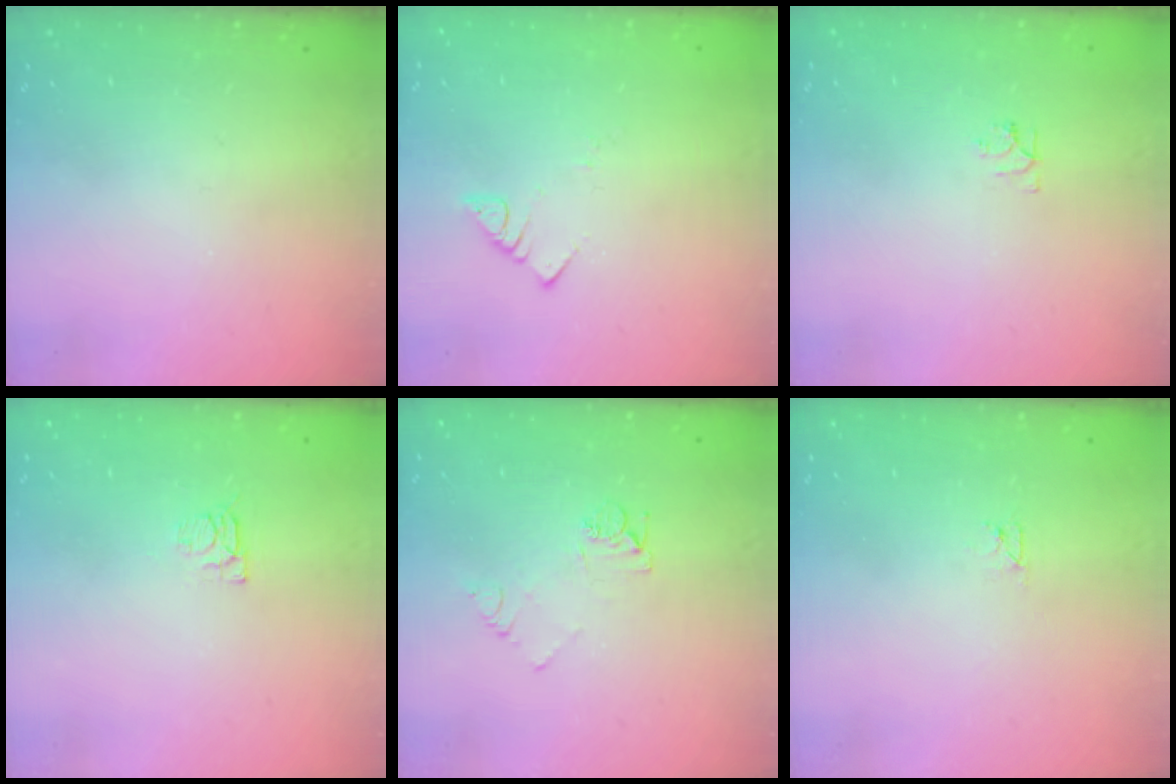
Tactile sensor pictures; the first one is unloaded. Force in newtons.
{"total": 3.4, "press": 3.4, "slide": 0.3}
{"total": 4.6, "press": 4.6, "slide": 0.7}
{"total": 4.9, "press": 4.8, "slide": 0.6}
{"total": 5.6, "press": 5.6, "slide": 0.5}
{"total": 2.6, "press": 2.6, "slide": 0.3}